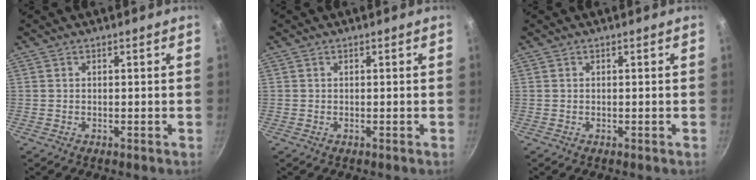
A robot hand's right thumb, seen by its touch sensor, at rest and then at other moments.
{"total": 0.0}
{"total": 0.0}